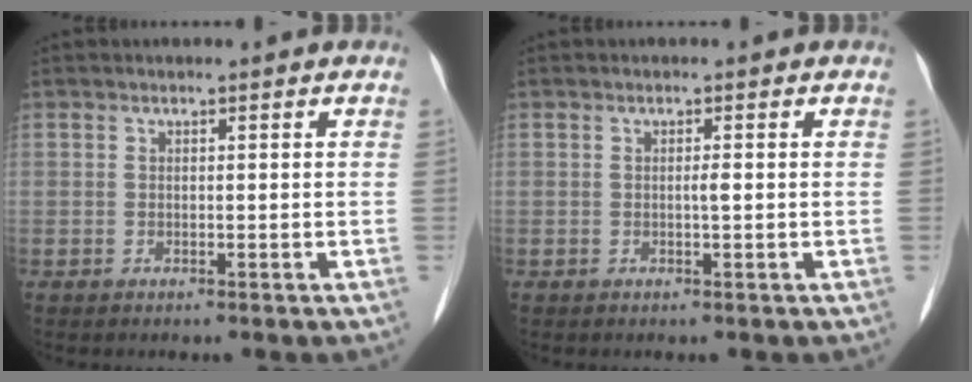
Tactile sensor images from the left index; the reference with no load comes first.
{"total": 0.8, "force": [-0.2, 0.0, 0.7], "torque": [-0.014, -0.002, 0.000]}